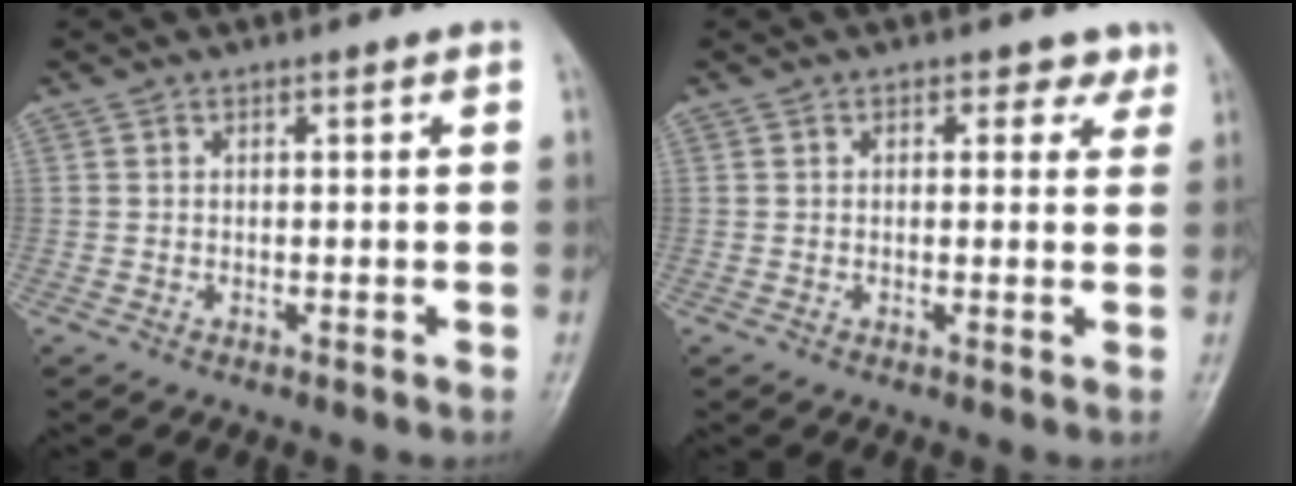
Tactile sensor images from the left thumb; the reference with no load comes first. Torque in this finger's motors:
{"motor_torque": [-0.14, -0.08, -0.25, 0.14, 0.04]}